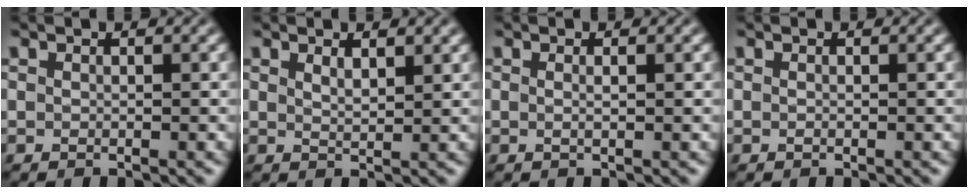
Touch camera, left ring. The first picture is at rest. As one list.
[{"total": 1.5, "force": [1.1, 0.4, 1.0], "torque": [-0.018, -0.001, 0.021]}, {"total": 1.0, "force": [0.1, 0.3, 0.9], "torque": [-0.011, 0.000, -0.003]}, {"total": 0.0}]